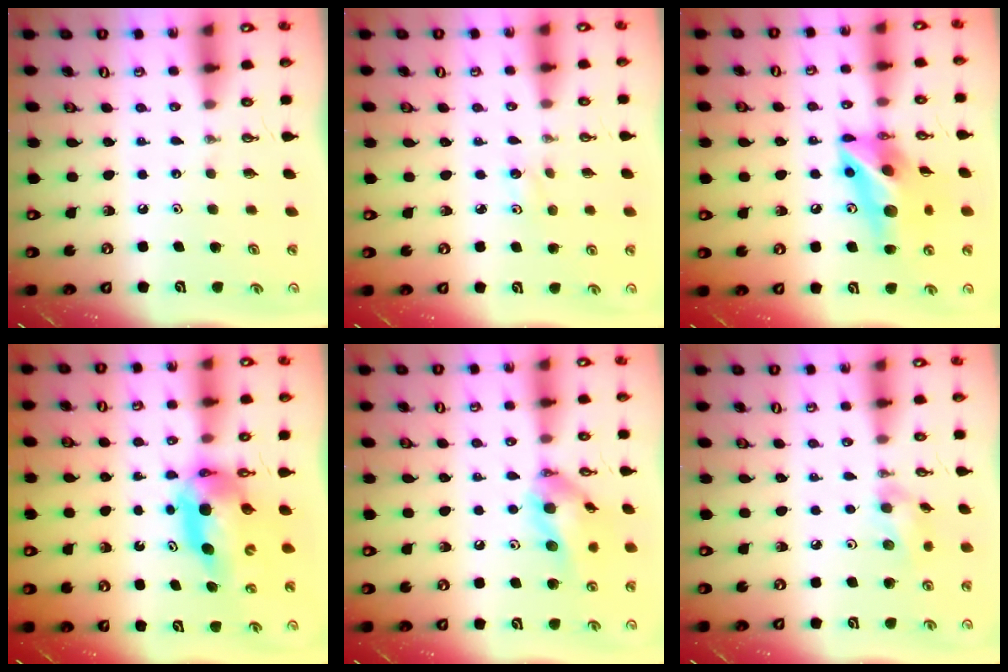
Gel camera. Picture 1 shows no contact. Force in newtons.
{"total": 4.7, "press": 4.6, "slide": 0.9}
{"total": 15.7, "press": 15.5, "slide": 2.5}
{"total": 9.1, "press": 9.1, "slide": 0.9}
{"total": 14.0, "press": 13.8, "slide": 2.5}
{"total": 8.2, "press": 7.8, "slide": 2.6}